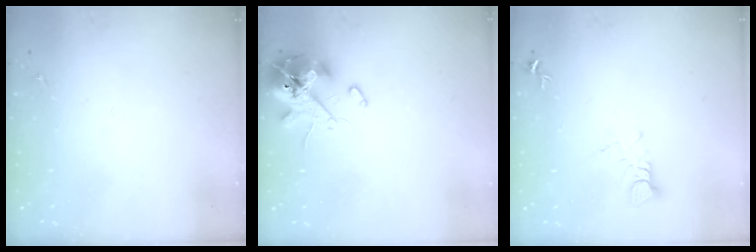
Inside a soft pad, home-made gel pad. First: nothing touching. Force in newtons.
{"total": 13.9, "press": 13.7, "slide": 2.2}
{"total": 4.0, "press": 3.9, "slide": 0.3}